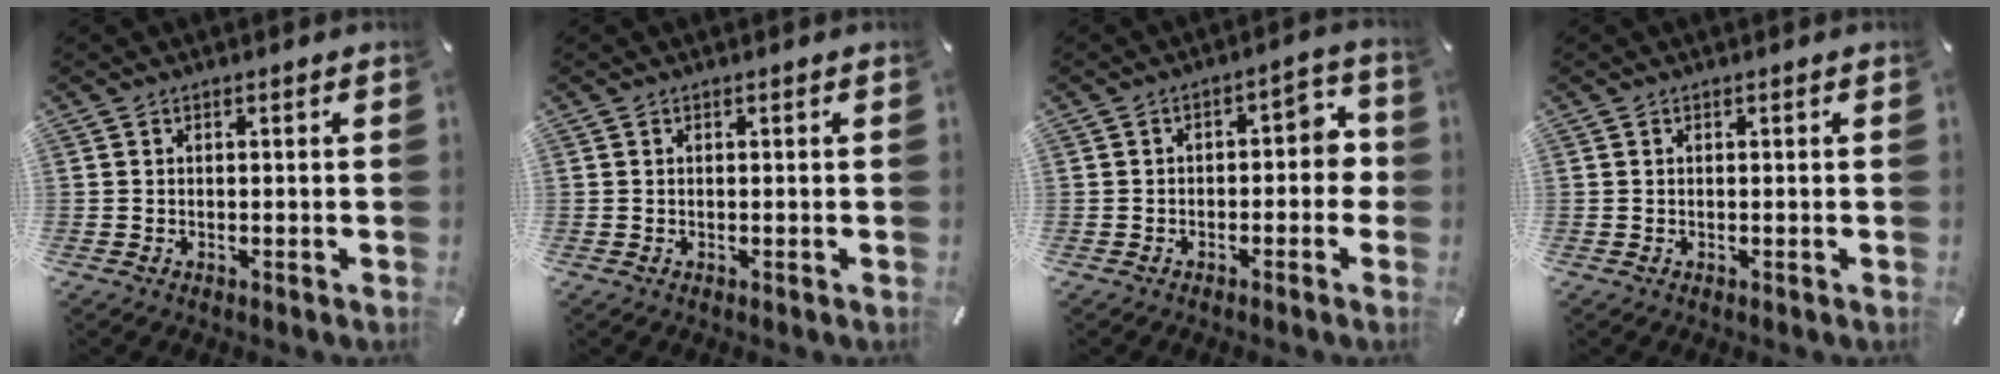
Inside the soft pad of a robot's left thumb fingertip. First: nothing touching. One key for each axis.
{"total": 0.0}
{"total": 5.5, "fx": -1.6, "fy": 3.3, "fz": 4.1, "tx": -0.056, "ty": 0.016, "tz": -0.035}
{"total": 0.0}